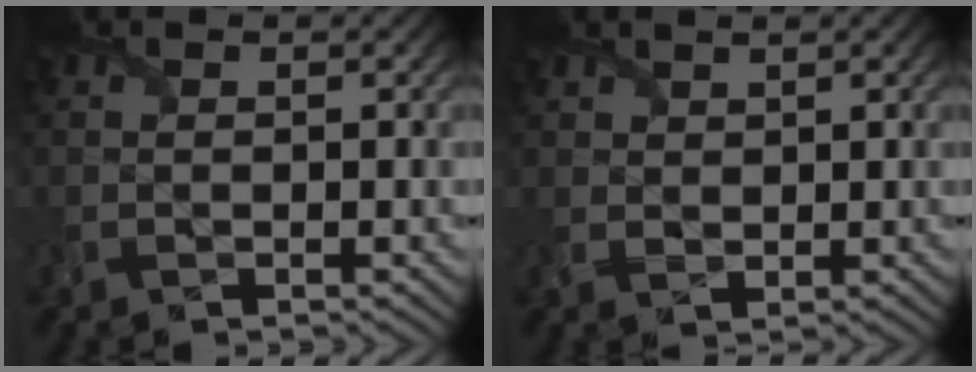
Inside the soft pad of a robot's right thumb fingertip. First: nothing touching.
{"total": 2.0, "force": [1.5, 1.1, 0.6], "torque": [-0.019, 0.003, 0.035]}